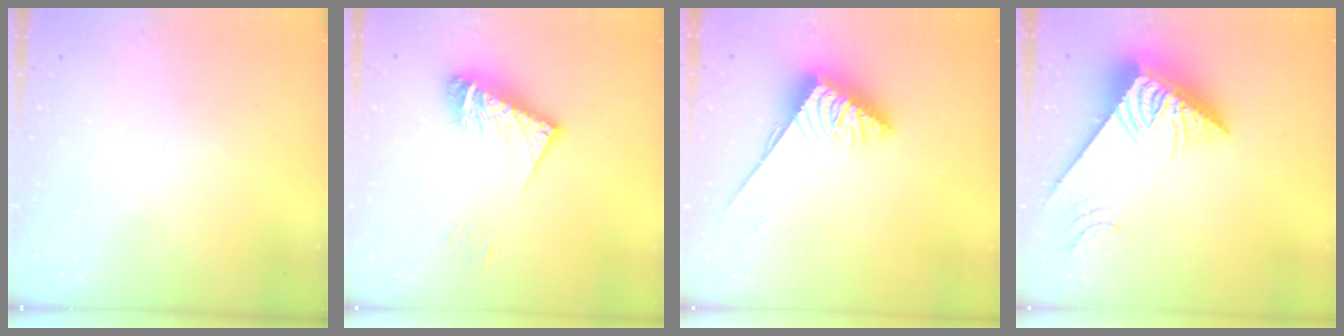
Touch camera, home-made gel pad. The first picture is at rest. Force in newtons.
{"total": 12.3, "press": 12.3, "slide": 1.2}
{"total": 3.8, "press": 3.7, "slide": 0.6}
{"total": 9.7, "press": 9.7, "slide": 1.2}